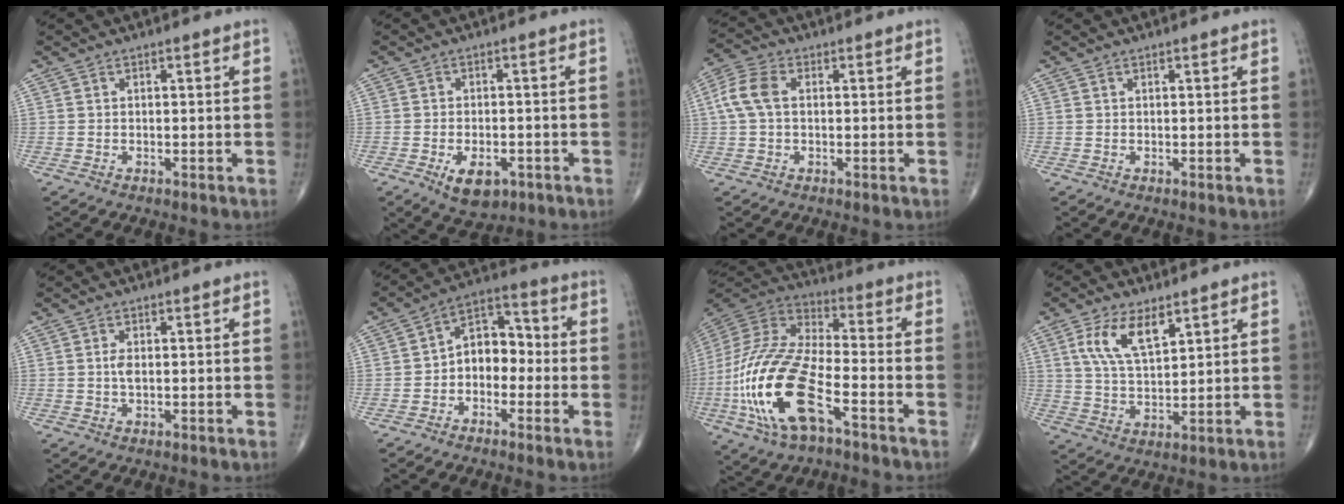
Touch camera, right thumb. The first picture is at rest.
{"total": 6.6, "force": [-2.9, 3.7, 4.6], "torque": [-0.067, 0.006, -0.036]}
{"total": 6.4, "force": [0.8, 4.1, 4.9], "torque": [-0.119, 0.022, 0.011]}
{"total": 0.0}
{"total": 1.7, "force": [0.1, 0.8, 1.5], "torque": [-0.031, 0.000, 0.002]}
{"total": 8.7, "force": [-1.6, 6.2, 5.9], "torque": [-0.062, 0.042, -0.045]}
{"total": 23.6, "force": [-8.6, 9.7, 19.7], "torque": [-0.456, 0.019, -0.157]}
{"total": 9.2, "force": [4.6, 4.0, 6.9], "torque": [-0.122, -0.019, 0.095]}